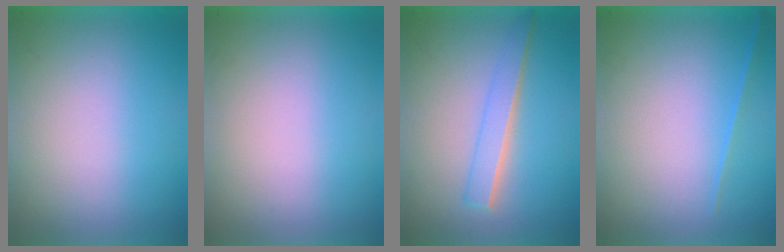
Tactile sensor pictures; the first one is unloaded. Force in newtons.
{"total": 0.0}
{"total": 2.3}
{"total": 1.1}